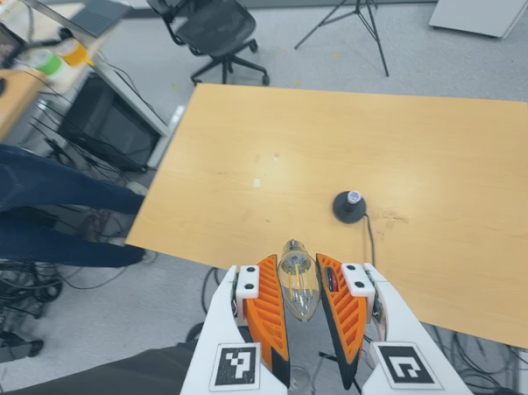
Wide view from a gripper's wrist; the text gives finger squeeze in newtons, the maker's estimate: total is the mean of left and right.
{"total": 10.3, "left": 10.0, "right": 10.6}